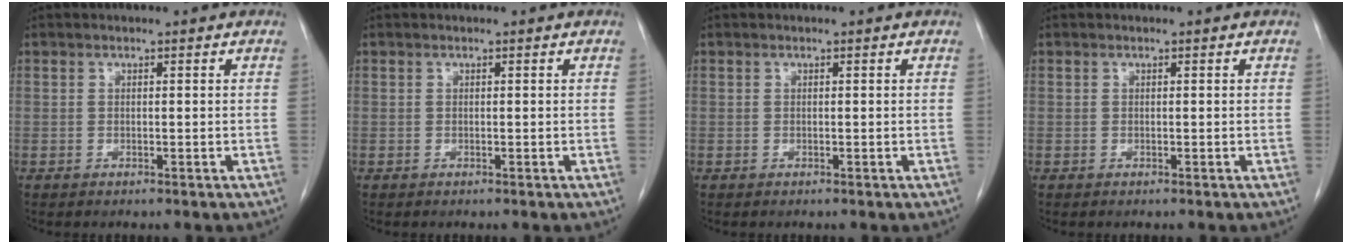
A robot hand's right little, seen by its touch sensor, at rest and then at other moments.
{"total": 0.0}
{"total": 0.0}
{"total": 0.0}